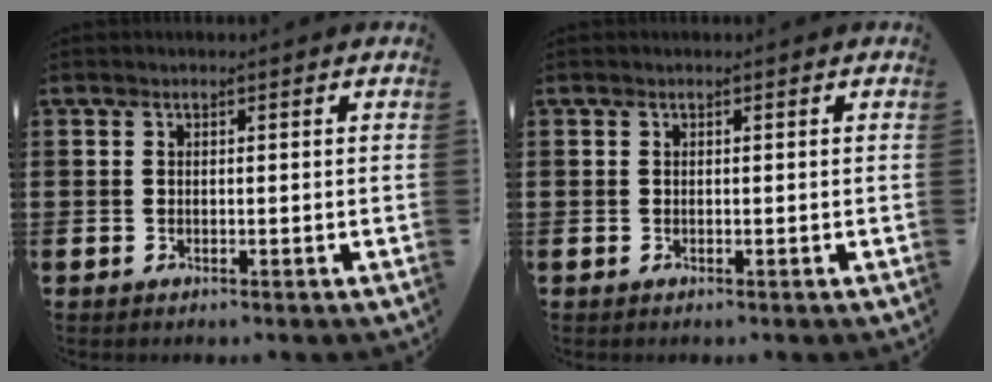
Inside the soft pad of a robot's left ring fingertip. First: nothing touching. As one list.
[{"total": 0.0}]